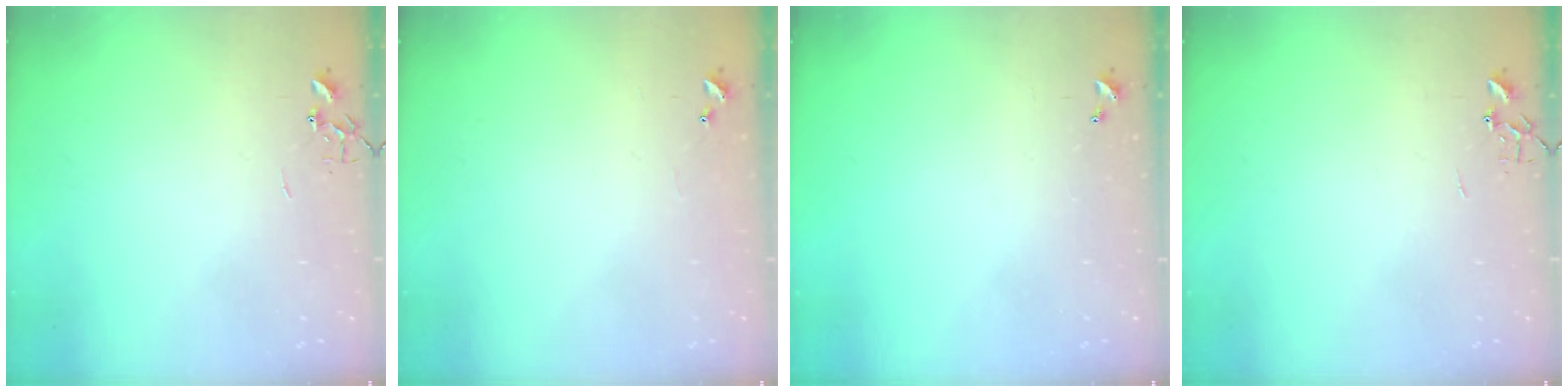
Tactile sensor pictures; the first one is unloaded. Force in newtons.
{"total": 3.7, "press": 3.6, "slide": 0.4}
{"total": 0.0}
{"total": 0.0}